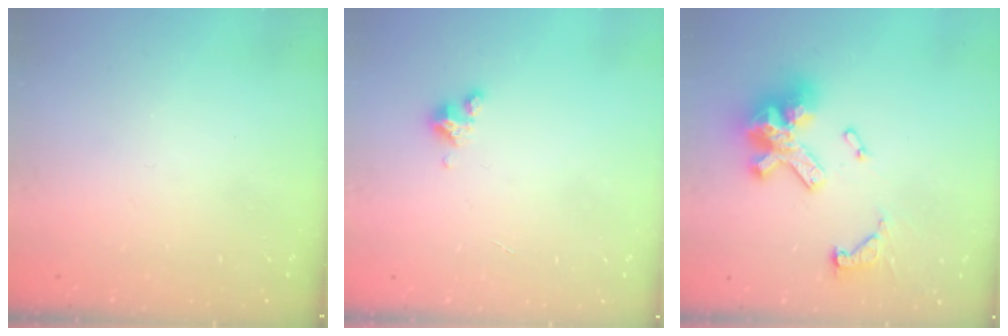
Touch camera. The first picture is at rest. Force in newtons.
{"total": 3.1, "press": 3.1, "slide": 0.4}
{"total": 15.0, "press": 15.0, "slide": 0.8}